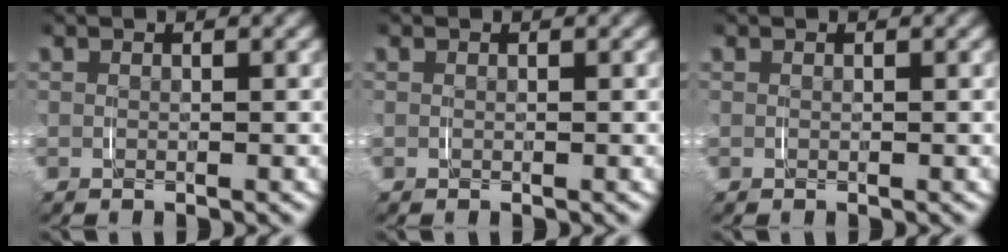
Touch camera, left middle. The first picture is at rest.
{"total": 0.0}
{"total": 0.0}